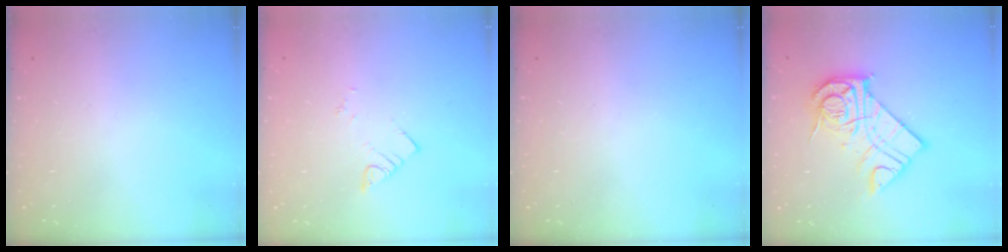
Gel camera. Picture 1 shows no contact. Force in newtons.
{"total": 3.7, "press": 3.7, "slide": 0.5}
{"total": 0.0}
{"total": 15.8, "press": 15.7, "slide": 1.3}